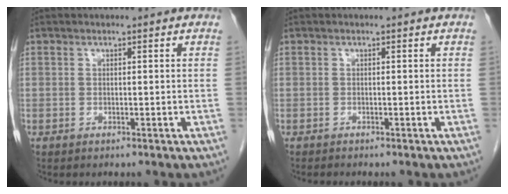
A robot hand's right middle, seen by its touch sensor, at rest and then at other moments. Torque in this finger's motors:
{"motor_torque": [-0.33, 0.11, -0.04, -0.01]}